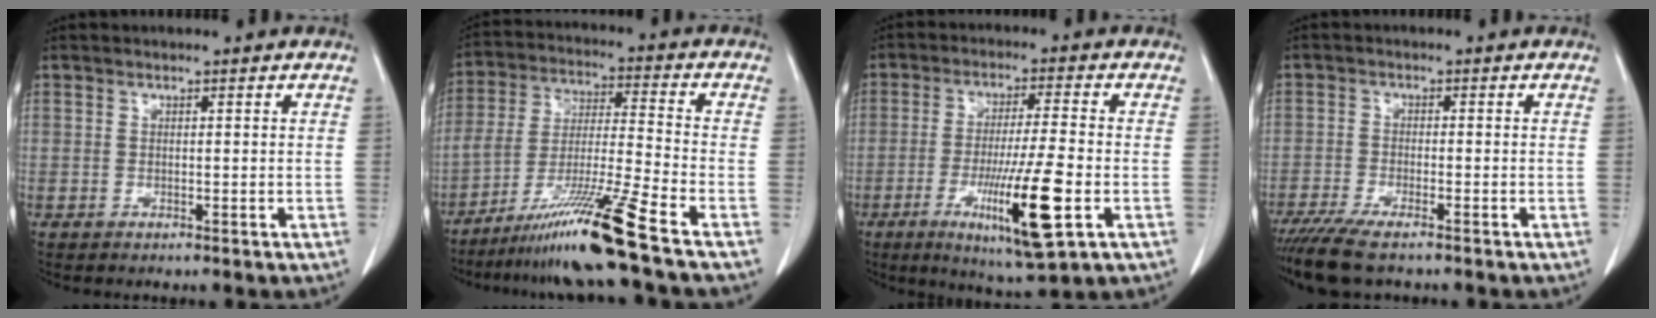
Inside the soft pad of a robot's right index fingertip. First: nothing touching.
{"total": 13.5, "force": [-9.6, -2.4, 9.2], "torque": [-0.173, -0.023, -0.174]}
{"total": 13.3, "force": [-4.4, 0.5, 12.5], "torque": [-0.224, -0.031, -0.072]}
{"total": 8.0, "force": [-6.4, 1.3, 4.7], "torque": [-0.081, -0.019, -0.106]}